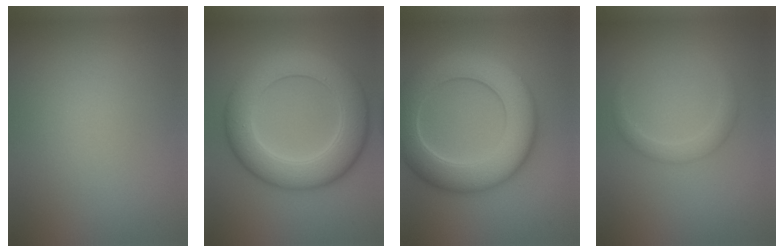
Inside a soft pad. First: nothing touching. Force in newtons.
{"total": 8.4, "press": 8.4, "slide": 0.5}
{"total": 9.0, "press": 9.0, "slide": 0.5}
{"total": 1.6, "press": 1.6, "slide": 0.1}